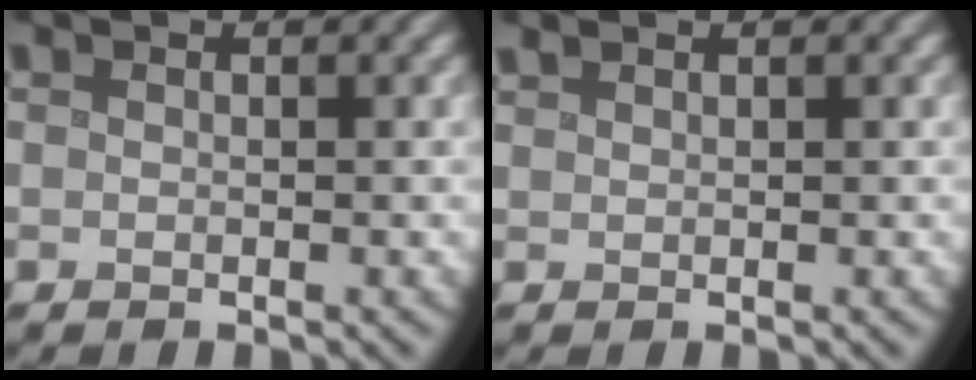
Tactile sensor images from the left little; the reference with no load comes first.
{"total": 0.7, "force": [0.6, 0.1, 0.2], "torque": [-0.004, 0.002, 0.015]}